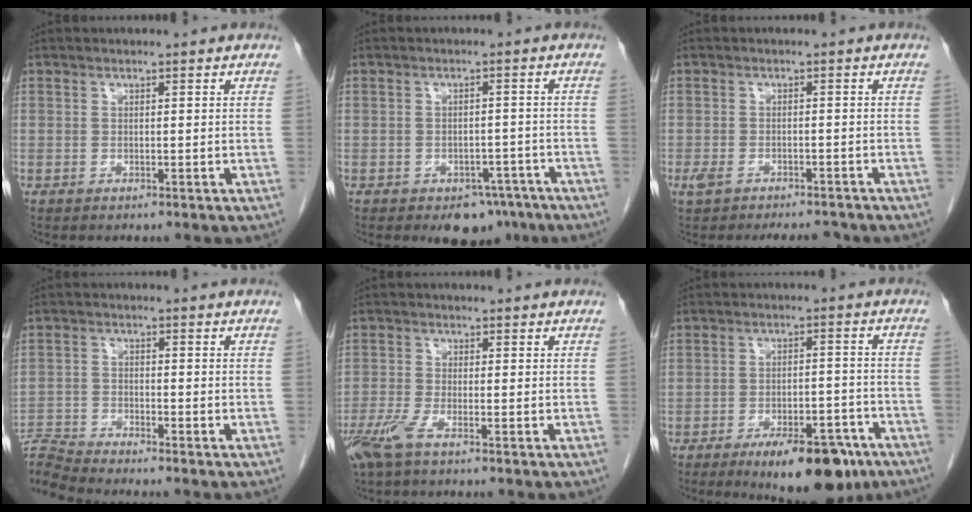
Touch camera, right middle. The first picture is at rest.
{"total": 5.5, "force": [-4.0, 2.9, 2.3], "torque": [-0.022, 0.004, -0.051]}
{"total": 7.2, "force": [-5.8, 2.7, 3.2], "torque": [-0.052, 0.008, -0.081]}
{"total": 5.9, "force": [-5.6, -1.8, 0.1], "torque": [-0.013, -0.002, -0.109]}
{"total": 3.9, "force": [-2.5, 0.4, 3.0], "torque": [-0.068, -0.012, -0.055]}
{"total": 12.2, "force": [-8.2, 3.9, 8.2], "torque": [-0.106, -0.001, -0.119]}